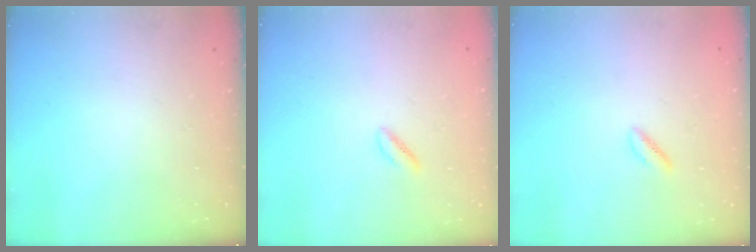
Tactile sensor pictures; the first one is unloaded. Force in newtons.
{"total": 1.9, "press": 1.7, "slide": 1.0}
{"total": 1.9, "press": 1.7, "slide": 1.0}